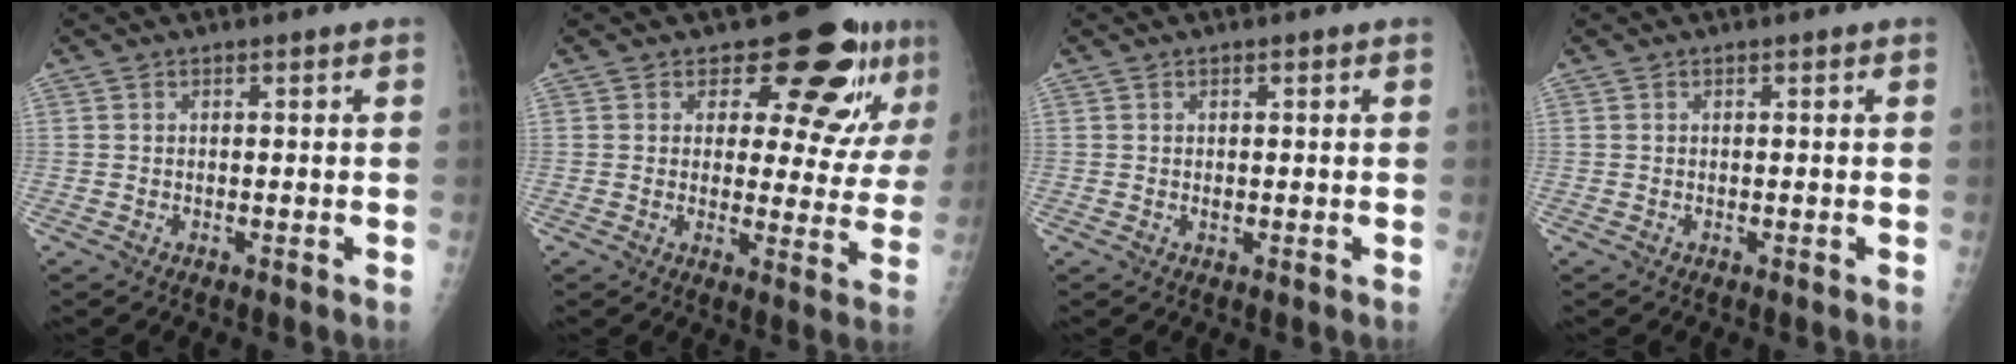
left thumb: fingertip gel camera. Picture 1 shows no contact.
{"total": 13.8, "force": [8.6, 6.7, 8.5], "torque": [-0.055, -0.054, 0.101]}
{"total": 0.7, "force": [0.1, 0.4, 0.6], "torque": [-0.008, -0.001, 0.004]}
{"total": 0.0}